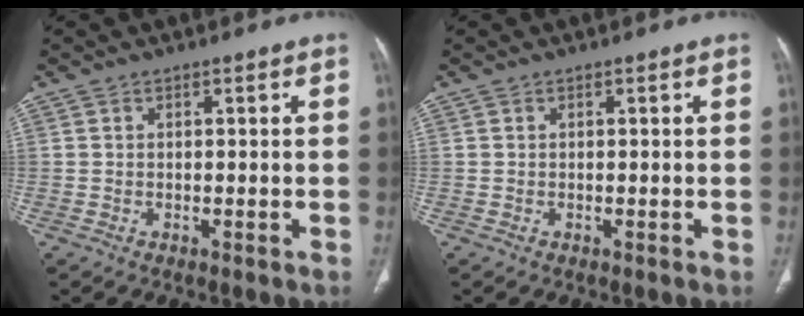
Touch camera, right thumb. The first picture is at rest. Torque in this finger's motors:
{"motor_torque": [0.02, 0.02, -0.06, -0.07, 0.03]}